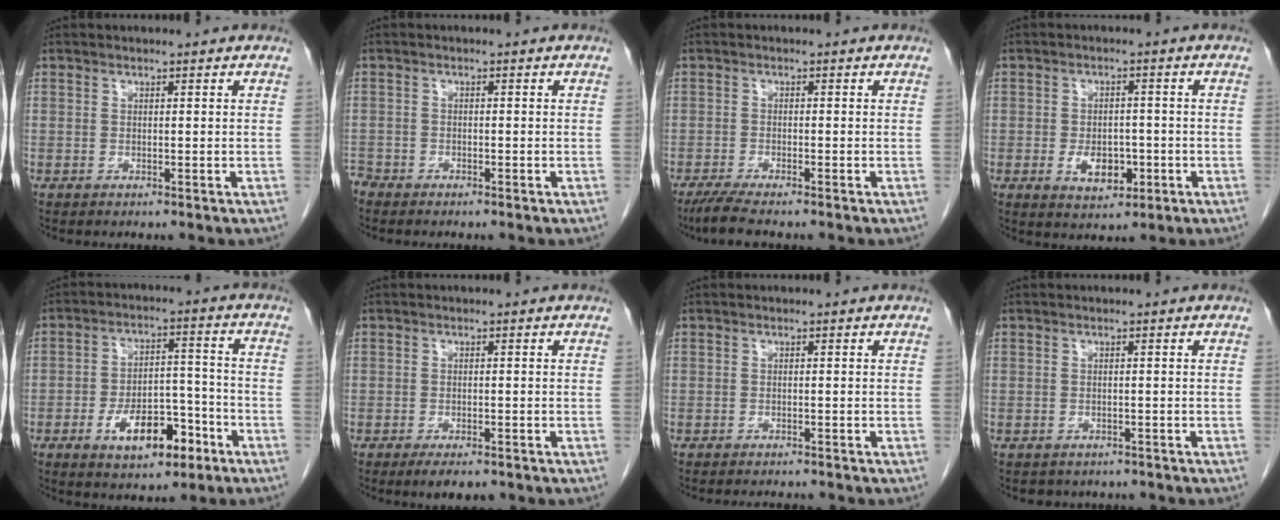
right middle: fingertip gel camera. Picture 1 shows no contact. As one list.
[{"total": 2.3, "force": [-2.2, 0.7, 0.3], "torque": [-0.005, -0.002, -0.040]}, {"total": 4.6, "force": [-3.7, 0.1, 2.7], "torque": [-0.052, -0.012, -0.064]}, {"total": 5.1, "force": [-1.6, 3.0, 3.8], "torque": [-0.059, 0.000, -0.017]}, {"total": 9.6, "force": [-4.9, 4.4, 7.0], "torque": [-0.117, 0.017, -0.073]}, {"total": 3.7, "force": [-2.6, 1.2, 2.3], "torque": [-0.034, -0.005, -0.036]}, {"total": 3.0, "force": [-2.8, 0.3, 0.8], "torque": [-0.009, -0.005, -0.036]}, {"total": 3.7, "force": [-3.2, 1.8, 0.7], "torque": [-0.011, 0.003, -0.036]}]